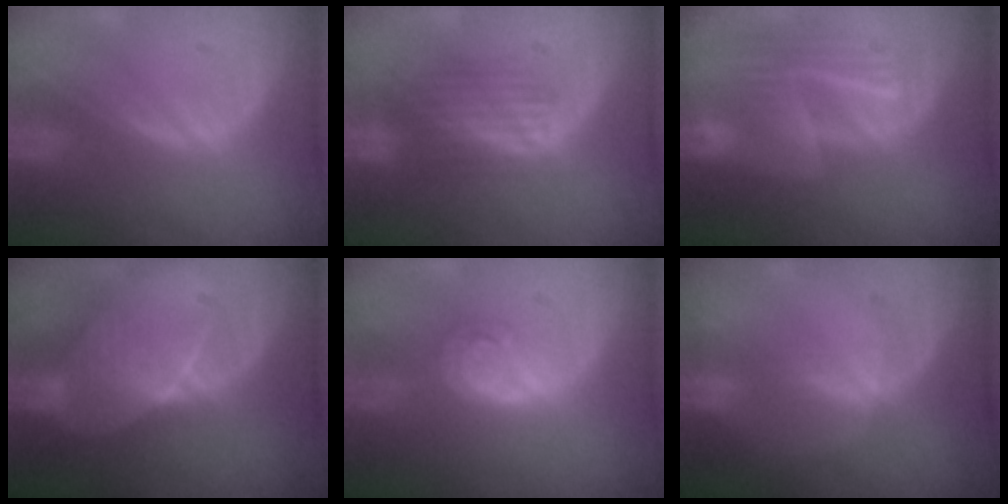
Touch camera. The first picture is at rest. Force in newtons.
{"total": 4.7, "press": 4.7, "slide": 0.3}
{"total": 9.4, "press": 8.3, "slide": 4.2}
{"total": 7.4, "press": 6.9, "slide": 2.6}
{"total": 4.3, "press": 3.9, "slide": 1.9}
{"total": 1.7, "press": 1.3, "slide": 1.1}